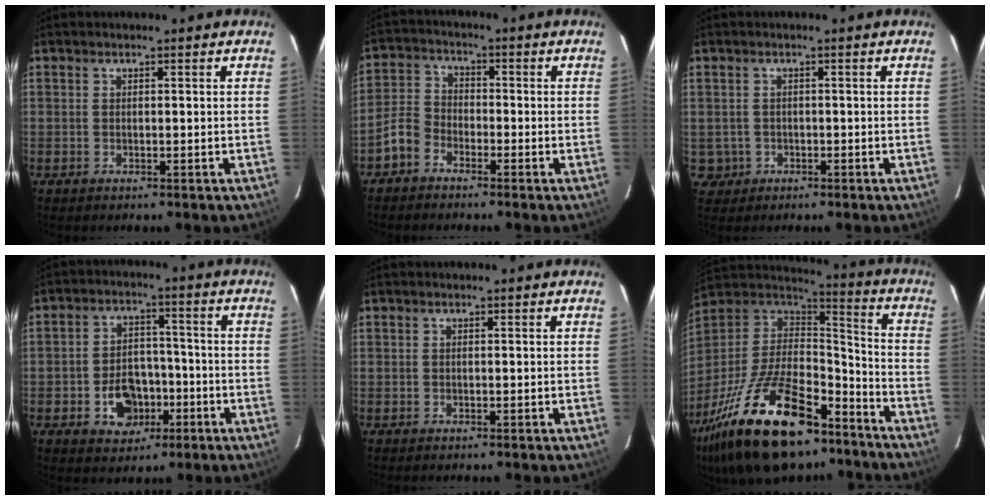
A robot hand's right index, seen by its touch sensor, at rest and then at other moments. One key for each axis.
{"total": 5.0, "fx": -3.3, "fy": 3.4, "fz": 1.7, "tx": -0.039, "ty": 0.020, "tz": -0.071}
{"total": 3.2, "fx": -0.6, "fy": 3.1, "fz": 0.3, "tx": -0.010, "ty": 0.008, "tz": -0.002}
{"total": 9.1, "fx": -3.6, "fy": 6.9, "fz": 4.8, "tx": -0.103, "ty": 0.020, "tz": -0.043}
{"total": 0.0}
{"total": 31.6, "fx": -20.2, "fy": 13.3, "fz": 20.3, "tx": -0.402, "ty": -0.022, "tz": -0.318}